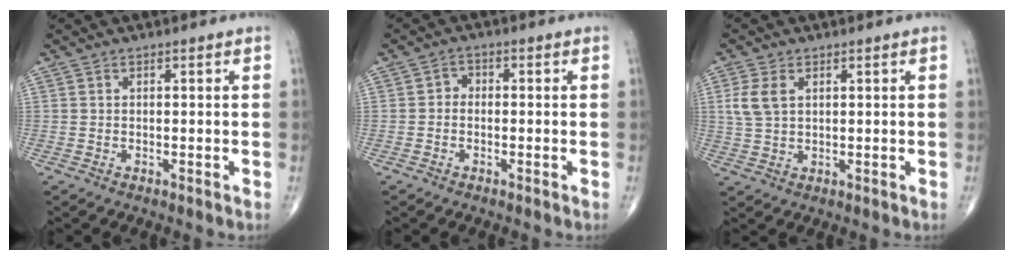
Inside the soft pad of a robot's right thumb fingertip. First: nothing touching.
{"total": 1.9, "force": [-0.5, 1.6, 1.0], "torque": [-0.004, 0.007, -0.018]}
{"total": 4.8, "force": [1.5, 2.9, 3.4], "torque": [-0.078, 0.002, 0.033]}